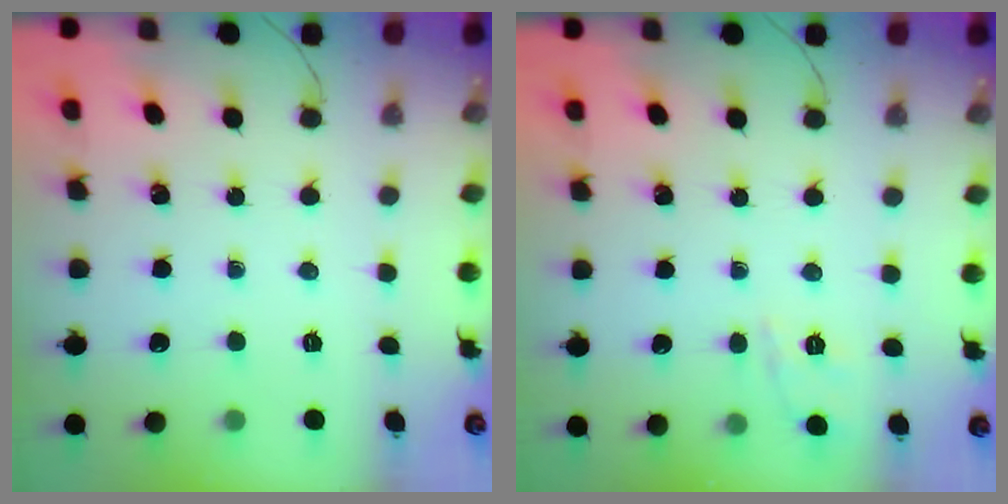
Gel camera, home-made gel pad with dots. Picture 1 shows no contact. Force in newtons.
{"total": 1.7, "press": 0.1, "slide": 1.7}